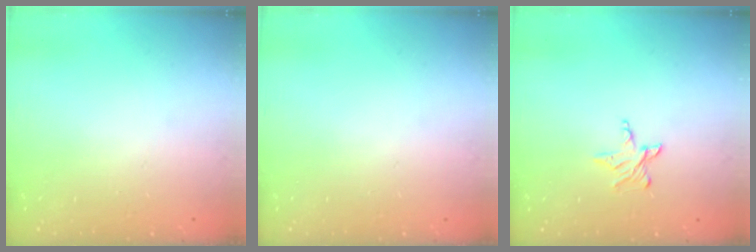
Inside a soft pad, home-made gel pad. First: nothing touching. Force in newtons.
{"total": 0.0}
{"total": 4.1, "press": 4.1, "slide": 0.5}